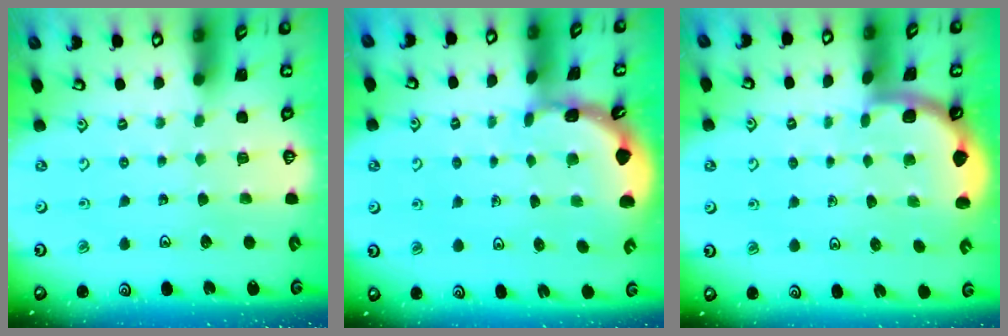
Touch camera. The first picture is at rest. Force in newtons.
{"total": 1.6, "press": 1.6, "slide": 0.3}
{"total": 1.9, "press": 1.9, "slide": 0.0}